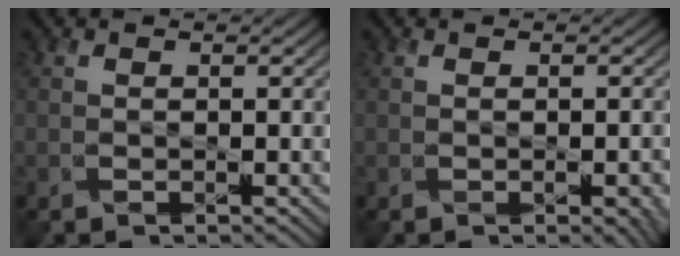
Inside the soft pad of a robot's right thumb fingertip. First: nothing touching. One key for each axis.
{"total": 3.0, "fx": -1.0, "fy": 1.2, "fz": 2.6, "tx": -0.024, "ty": -0.005, "tz": 0.000}